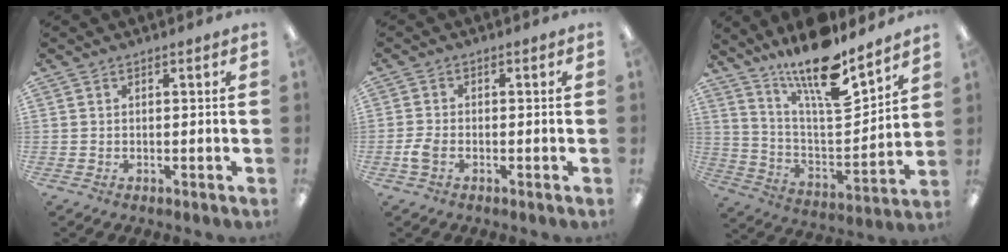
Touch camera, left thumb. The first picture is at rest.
{"total": 3.2, "force": [-1.3, 1.9, 2.1], "torque": [-0.047, 0.003, -0.026]}
{"total": 18.4, "force": [14.7, 4.3, 10.2], "torque": [-0.190, -0.105, 0.250]}